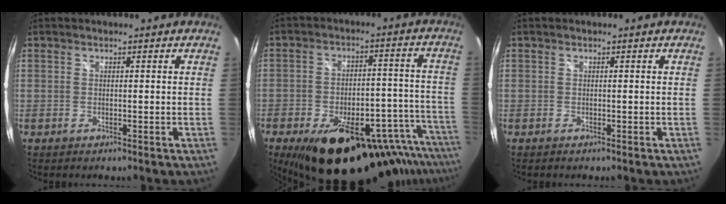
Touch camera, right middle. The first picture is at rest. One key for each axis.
{"total": 30.2, "fx": -21.5, "fy": 11.4, "fz": 17.7, "tx": -0.248, "ty": -0.012, "tz": -0.277}
{"total": 0.0}